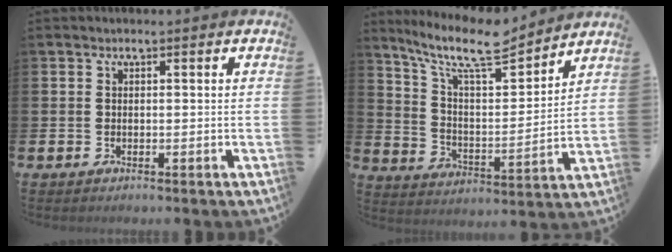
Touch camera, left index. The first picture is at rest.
{"total": 10.7, "force": [9.1, 2.2, 5.1], "torque": [-0.115, -0.057, 0.155]}